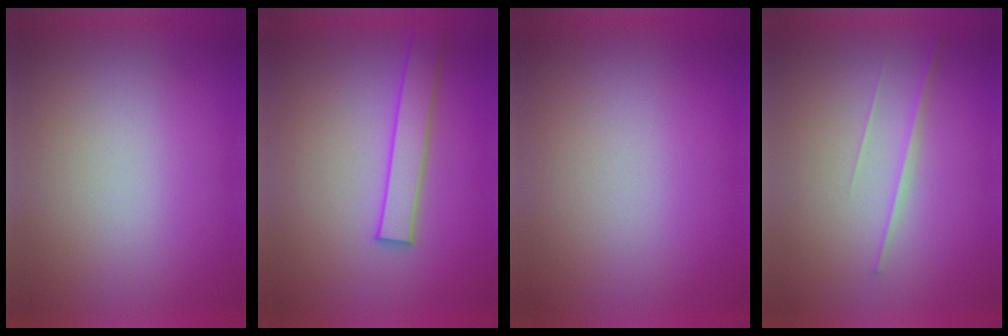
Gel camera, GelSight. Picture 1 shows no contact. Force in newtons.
{"total": 2.7}
{"total": 0.0}
{"total": 1.4}